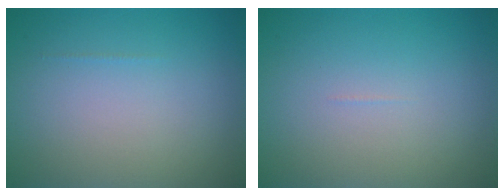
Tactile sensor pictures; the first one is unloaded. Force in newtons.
{"total": 0.0}